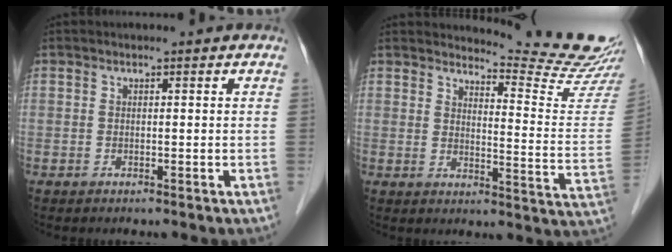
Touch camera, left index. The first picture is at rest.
{"total": 14.1, "force": [13.8, -2.4, 1.4], "torque": [-0.023, -0.127, 0.158]}